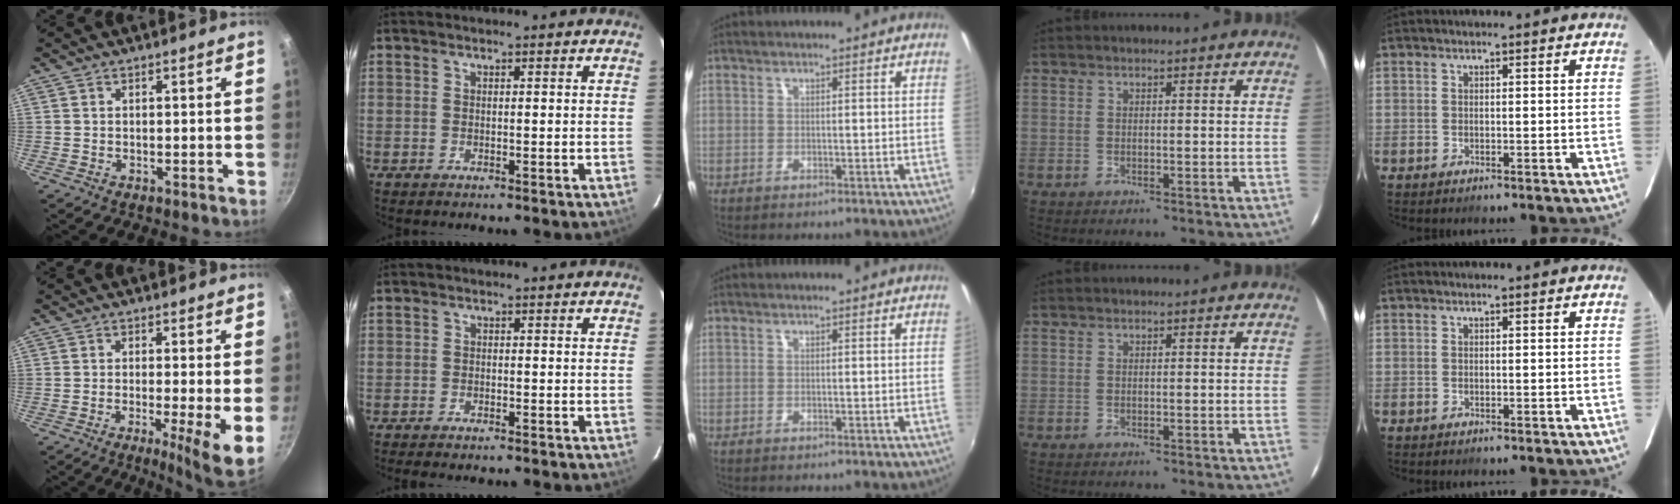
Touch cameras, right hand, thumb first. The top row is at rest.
{"thumb": {"total": 8.6, "force": [-1.4, 1.0, 8.4], "torque": [-0.112, -0.011, -0.020]}, "index": {"total": 3.3, "force": [-2.9, 1.0, 1.4], "torque": [-0.037, -0.009, -0.046]}}